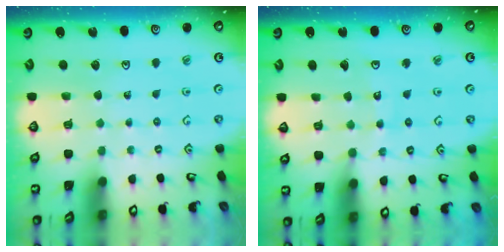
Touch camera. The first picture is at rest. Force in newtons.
{"total": 7.6, "press": 7.6, "slide": 0.9}